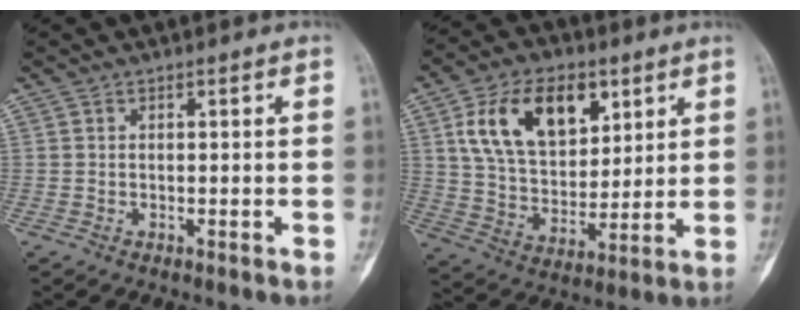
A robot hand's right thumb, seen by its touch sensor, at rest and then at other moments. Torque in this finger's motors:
{"motor_torque": [0.78, 1.07, 1.09, 0.08, 0.26]}